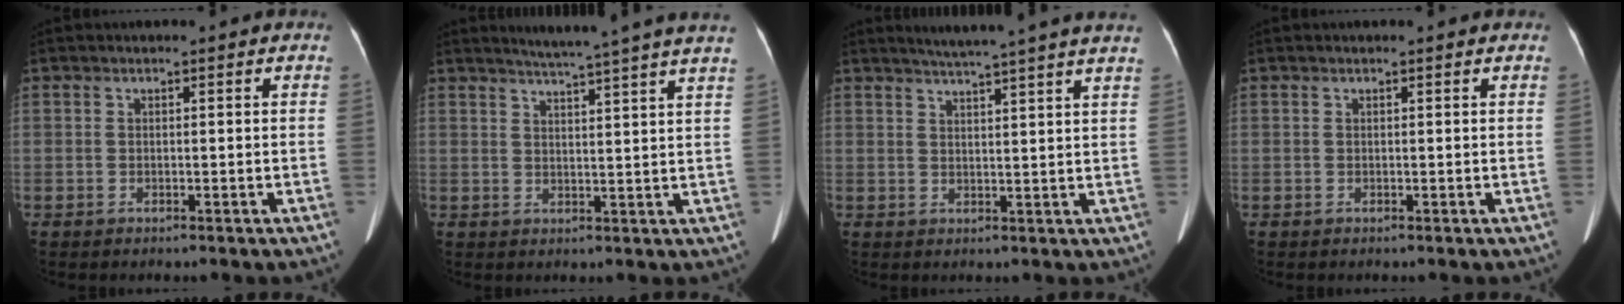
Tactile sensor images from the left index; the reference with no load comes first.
{"total": 13.4, "force": [11.7, -1.8, 6.1], "torque": [-0.093, -0.043, 0.133]}
{"total": 12.9, "force": [11.3, -1.4, 6.2], "torque": [-0.096, -0.025, 0.130]}
{"total": 1.4, "force": [1.3, 0.3, 0.5], "torque": [-0.005, -0.001, 0.008]}